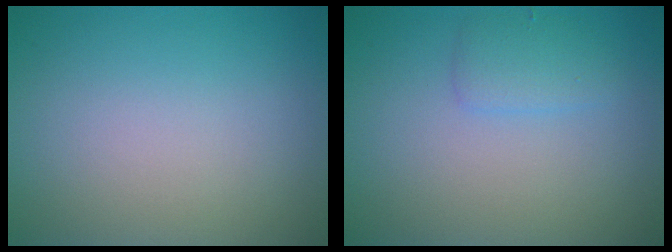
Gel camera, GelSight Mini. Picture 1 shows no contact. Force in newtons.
{"total": 1.7, "press": 1.7, "slide": 0.1}